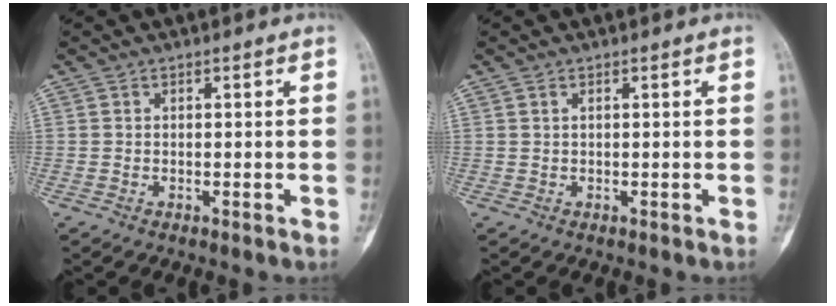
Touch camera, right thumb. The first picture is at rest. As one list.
[{"total": 0.0}]